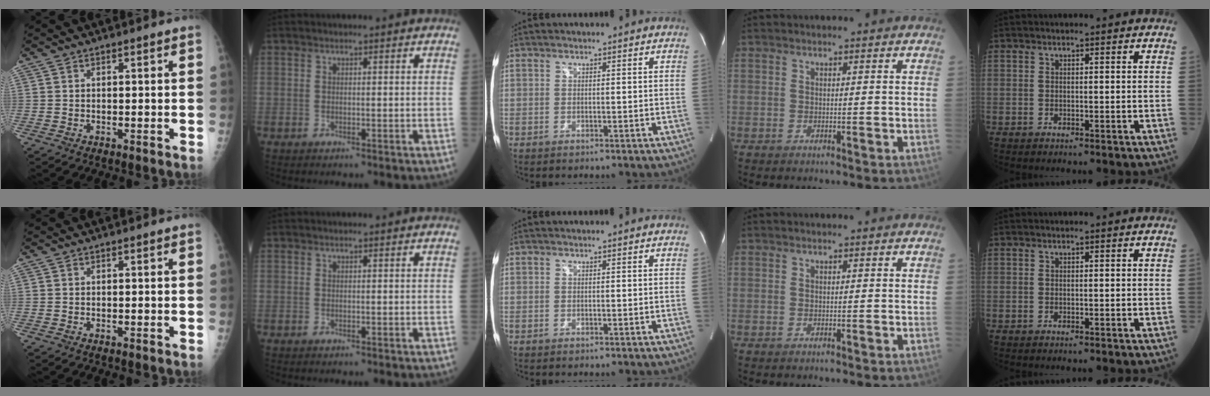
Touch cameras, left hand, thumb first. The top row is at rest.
{}